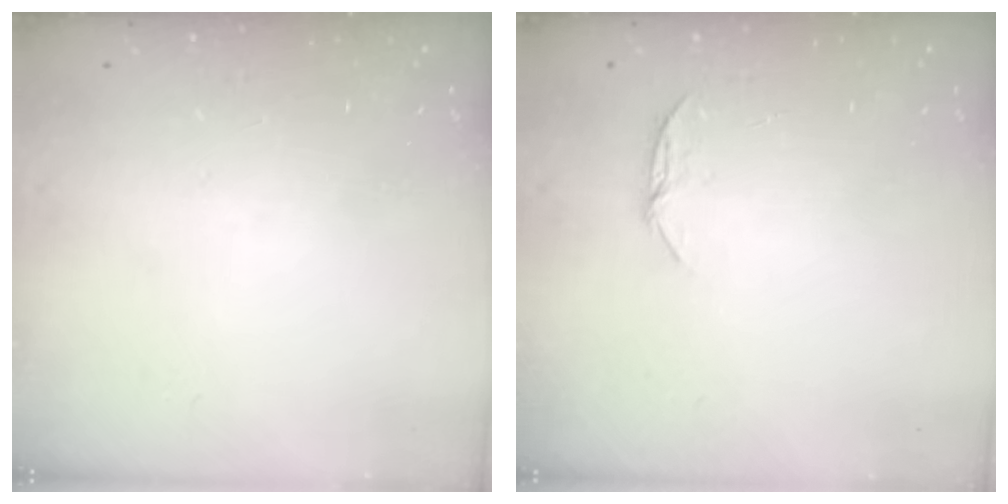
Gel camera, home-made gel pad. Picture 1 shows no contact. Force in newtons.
{"total": 5.9, "press": 5.8, "slide": 0.7}